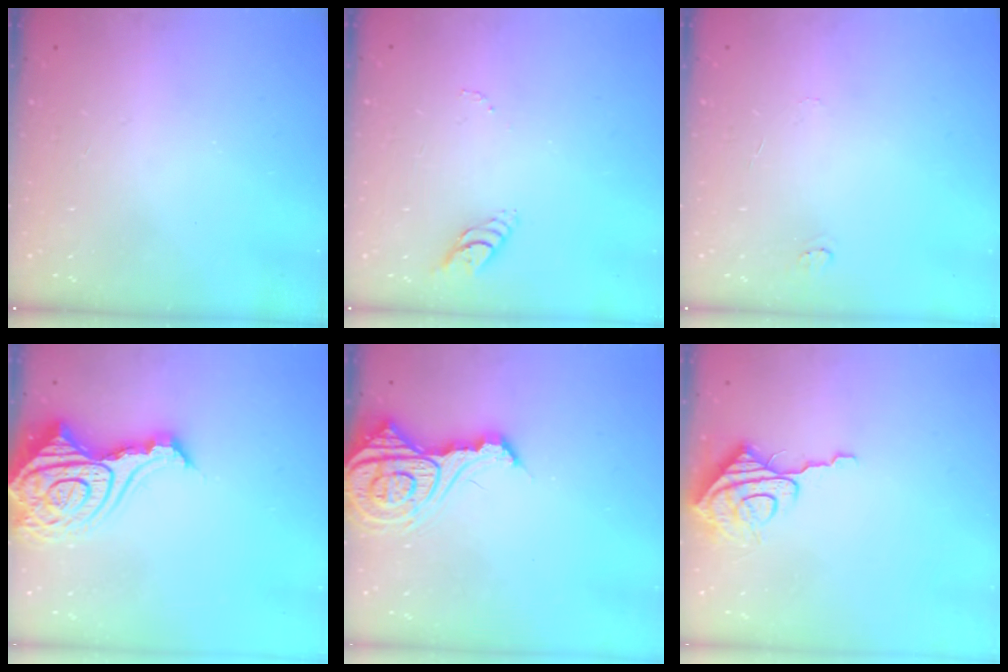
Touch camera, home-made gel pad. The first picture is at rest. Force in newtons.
{"total": 4.8, "press": 4.8, "slide": 0.5}
{"total": 4.1, "press": 4.1, "slide": 0.4}
{"total": 20.6, "press": 20.4, "slide": 2.4}
{"total": 14.4, "press": 14.3, "slide": 1.4}
{"total": 9.4, "press": 9.4, "slide": 0.7}